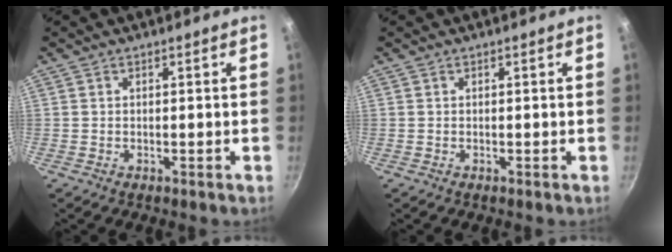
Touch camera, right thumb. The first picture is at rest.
{"total": 0.0}